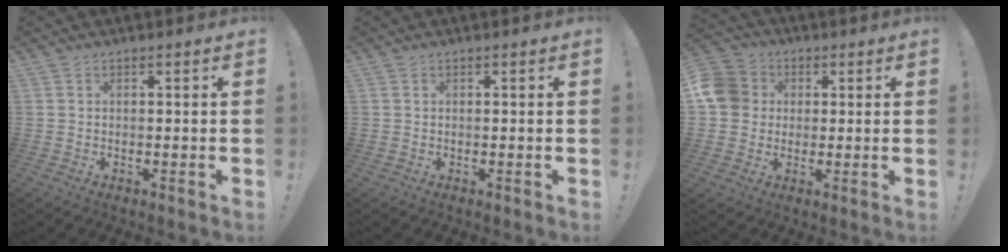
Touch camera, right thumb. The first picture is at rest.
{"total": 0.0}
{"total": 11.2, "force": [1.3, 10.2, 4.5], "torque": [-0.064, 0.012, 0.030]}